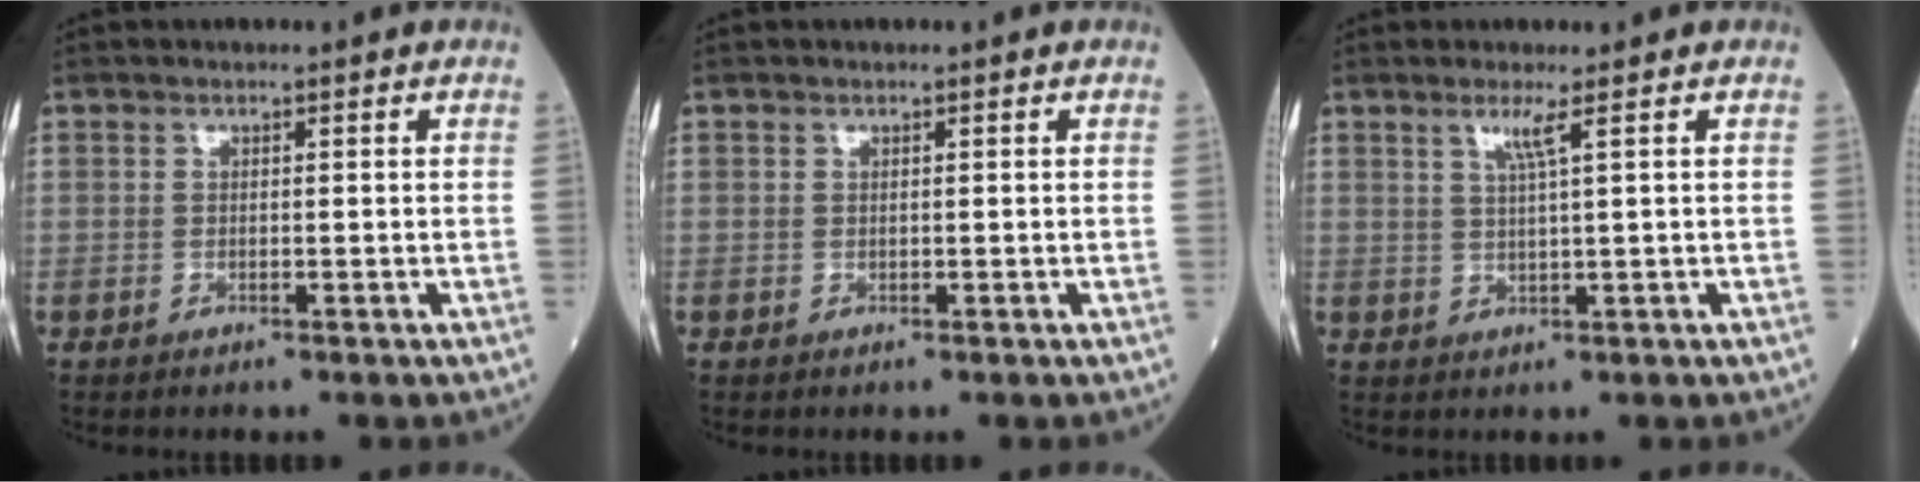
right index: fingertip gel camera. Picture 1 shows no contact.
{"total": 0.0}
{"total": 2.5, "force": [1.2, -0.7, 2.0], "torque": [-0.043, -0.003, 0.027]}